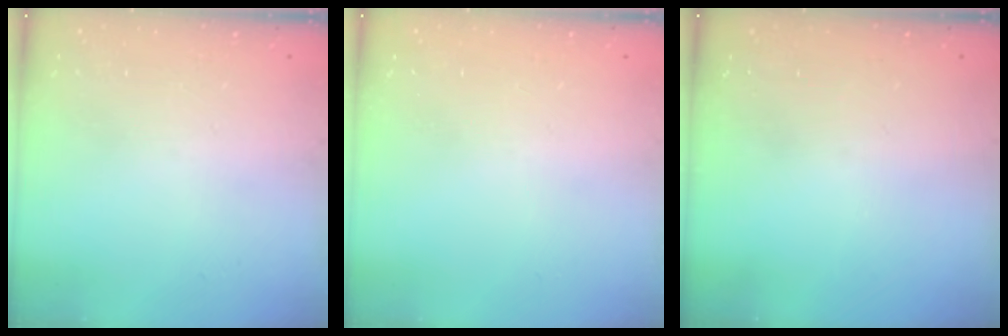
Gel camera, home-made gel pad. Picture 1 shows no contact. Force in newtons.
{"total": 0.0}
{"total": 0.0}